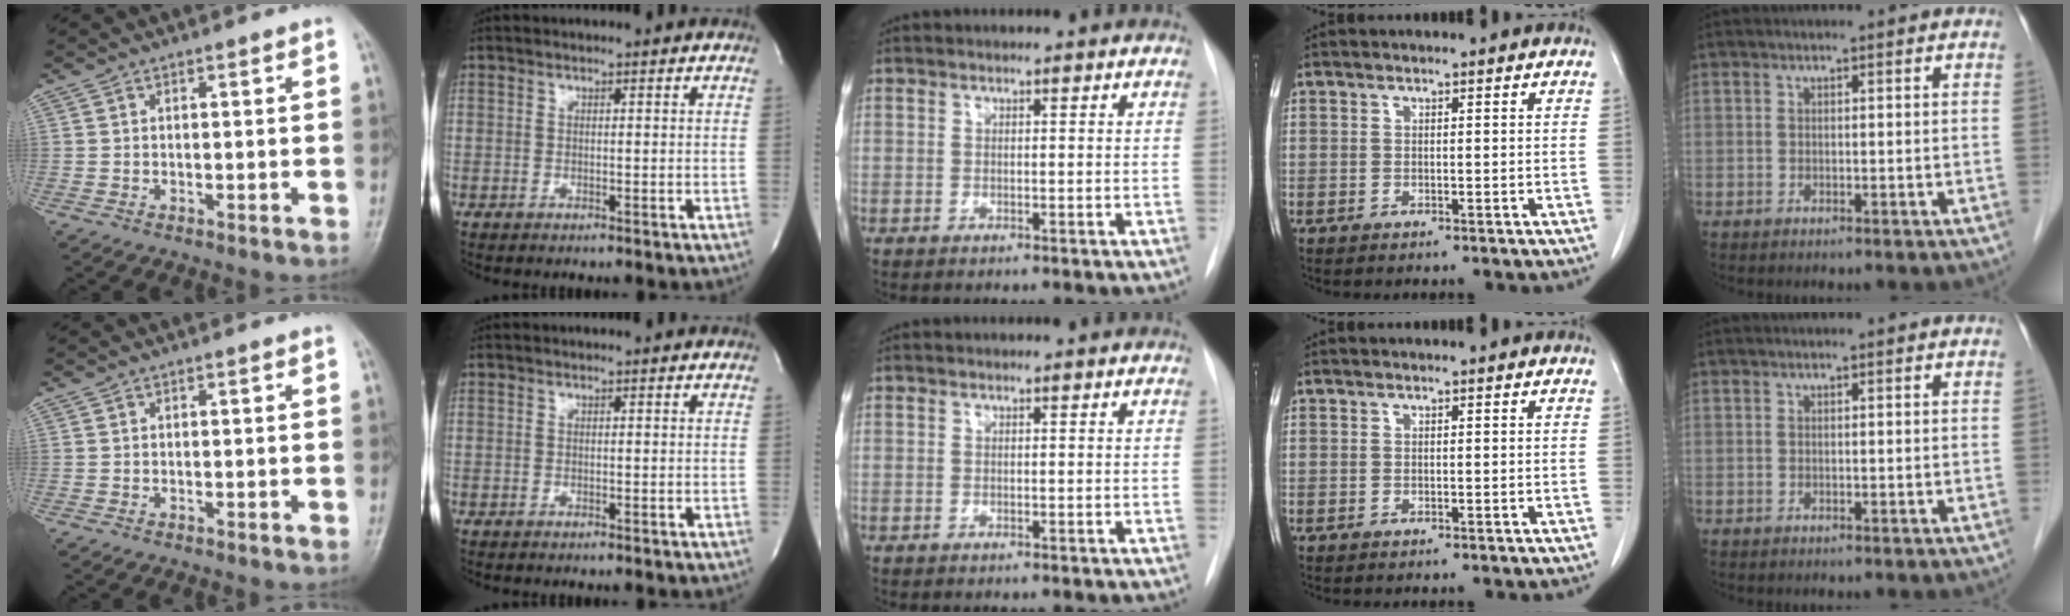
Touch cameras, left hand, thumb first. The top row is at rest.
{}